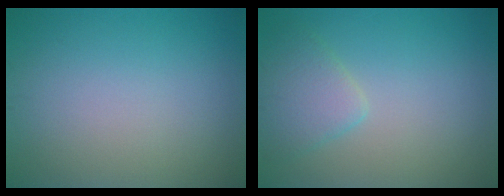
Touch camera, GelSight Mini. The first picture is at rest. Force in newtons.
{"total": 2.7, "press": 2.7, "slide": 0.3}